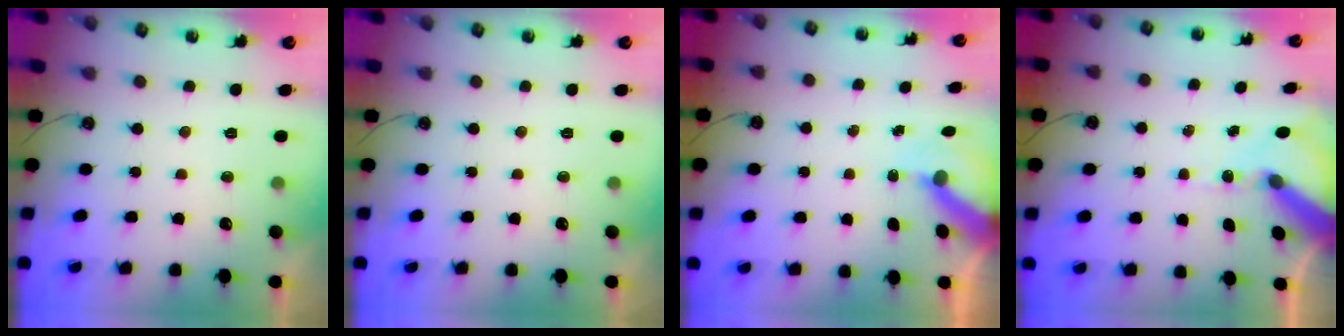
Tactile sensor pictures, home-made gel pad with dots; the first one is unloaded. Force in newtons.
{"total": 0.0}
{"total": 6.3, "press": 6.3, "slide": 0.7}
{"total": 10.0, "press": 9.9, "slide": 1.5}